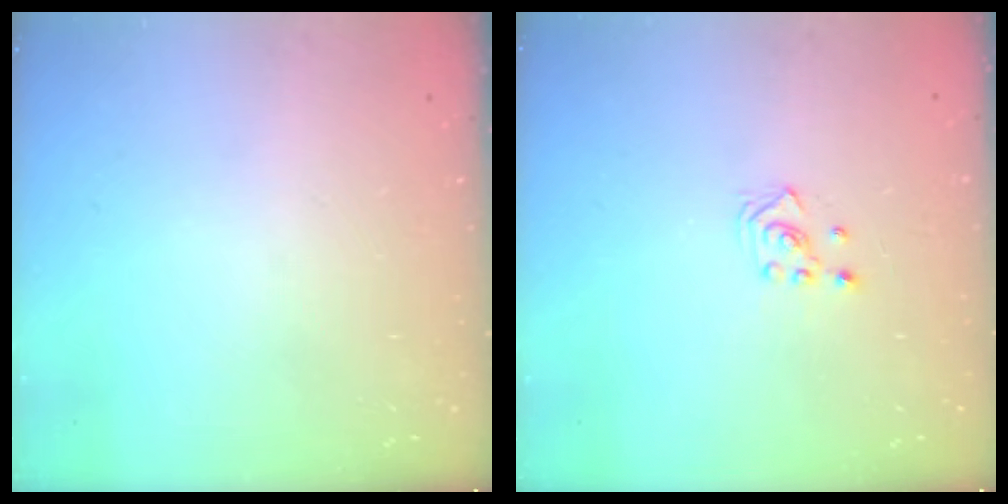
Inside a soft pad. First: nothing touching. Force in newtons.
{"total": 2.5, "press": 2.3, "slide": 1.0}